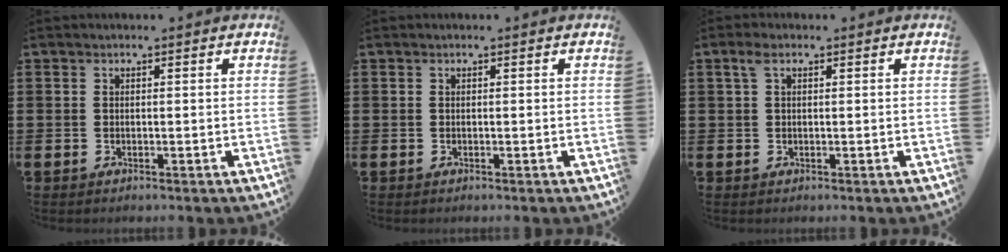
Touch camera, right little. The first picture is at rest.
{"total": 0.0}
{"total": 1.6, "force": [0.6, 0.7, 1.3], "torque": [-0.028, 0.007, 0.009]}